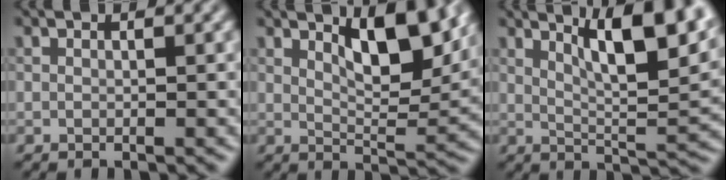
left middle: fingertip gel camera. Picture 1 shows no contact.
{"total": 6.4, "force": [3.2, 2.2, 5.1], "torque": [-0.080, -0.007, 0.051]}
{"total": 9.0, "force": [4.6, 2.2, 7.4], "torque": [-0.103, 0.008, 0.074]}